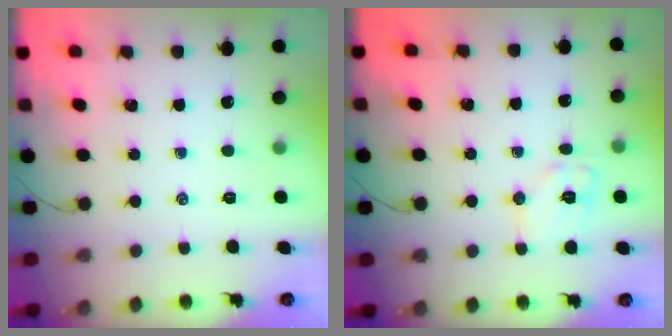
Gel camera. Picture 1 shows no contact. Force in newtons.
{"total": 8.7, "press": 8.6, "slide": 0.5}